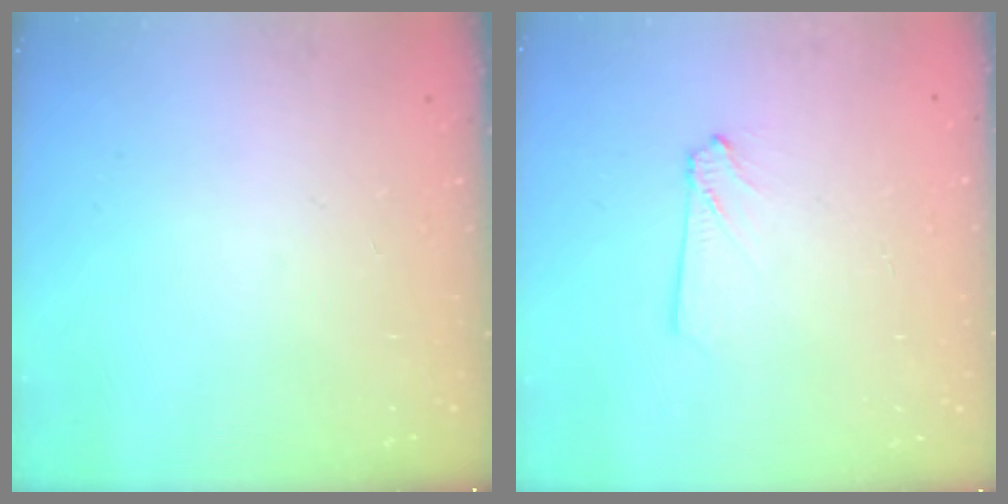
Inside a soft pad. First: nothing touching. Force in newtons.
{"total": 2.9, "press": 2.9, "slide": 0.4}